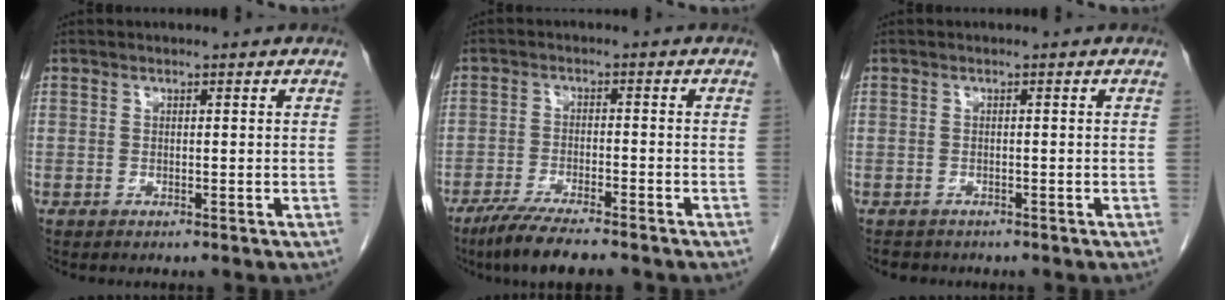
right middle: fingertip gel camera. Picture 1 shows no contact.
{"total": 8.7, "force": [-7.0, 0.8, 5.1], "torque": [-0.086, -0.021, -0.113]}
{"total": 2.2, "force": [-1.8, 1.1, 0.3], "torque": [-0.010, 0.000, -0.026]}